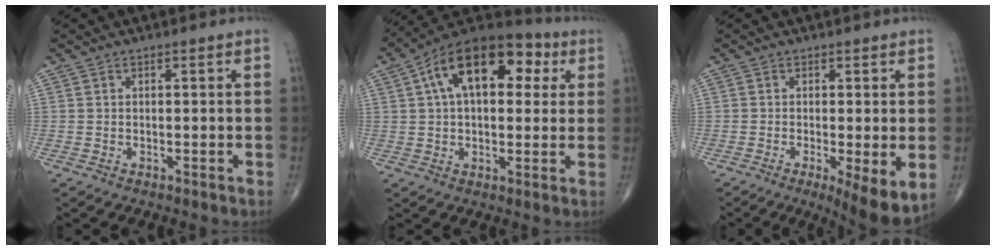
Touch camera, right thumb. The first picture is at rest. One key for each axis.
{"total": 18.5, "fx": 5.6, "fy": 10.4, "fz": 14.2, "tx": -0.199, "ty": 0.030, "tz": 0.079}
{"total": 7.8, "fx": -1.8, "fy": 1.8, "fz": 7.3, "tx": -0.114, "ty": -0.025, "tz": -0.029}